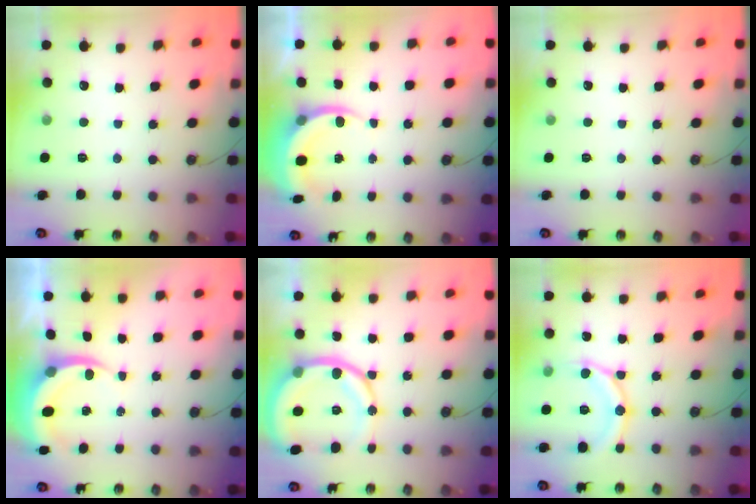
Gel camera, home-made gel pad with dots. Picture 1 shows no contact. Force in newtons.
{"total": 6.2, "press": 6.0, "slide": 1.5}
{"total": 0.0}
{"total": 5.6, "press": 5.6, "slide": 0.4}
{"total": 16.7, "press": 16.4, "slide": 3.2}
{"total": 14.9, "press": 14.8, "slide": 1.5}